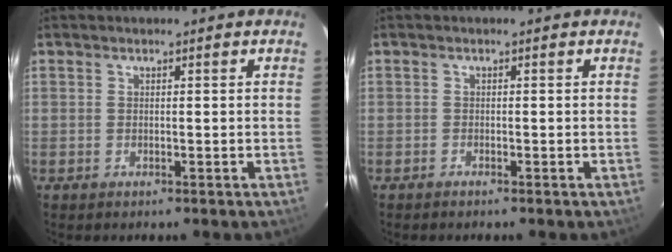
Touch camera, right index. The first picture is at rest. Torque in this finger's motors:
{"motor_torque": [-0.10, -0.05, 0.04, 0.00]}